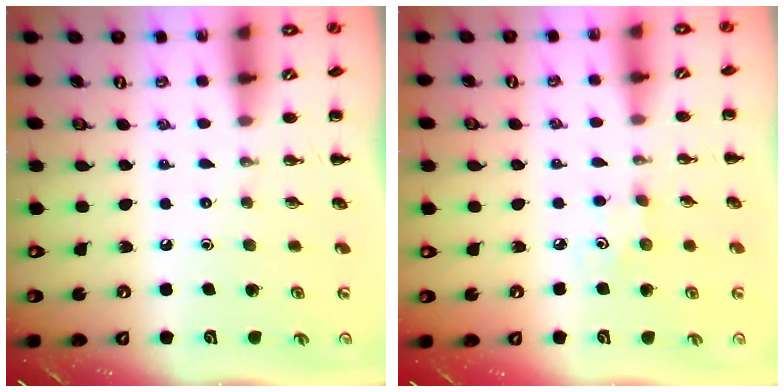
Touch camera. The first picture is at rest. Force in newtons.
{"total": 2.6, "press": 2.5, "slide": 0.8}